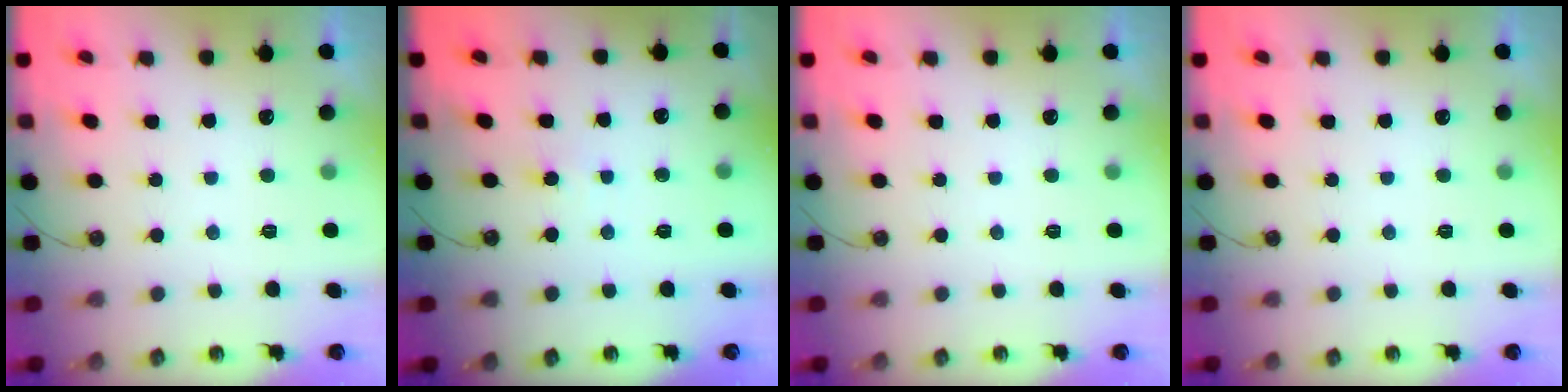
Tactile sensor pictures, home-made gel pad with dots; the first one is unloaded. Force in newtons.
{"total": 2.7, "press": 2.7, "slide": 0.5}
{"total": 0.0}
{"total": 0.0}